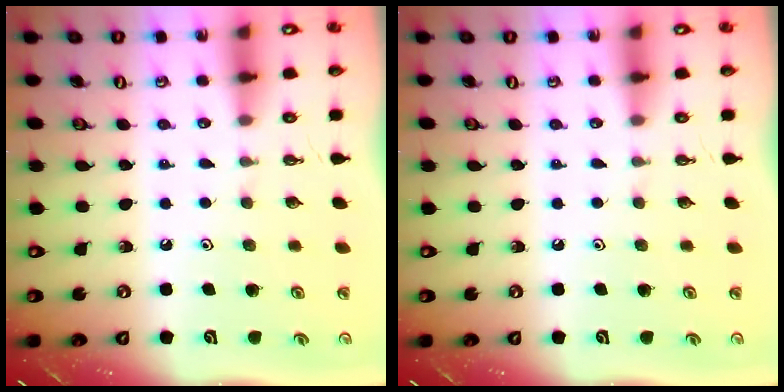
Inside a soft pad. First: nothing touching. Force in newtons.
{"total": 0.0}